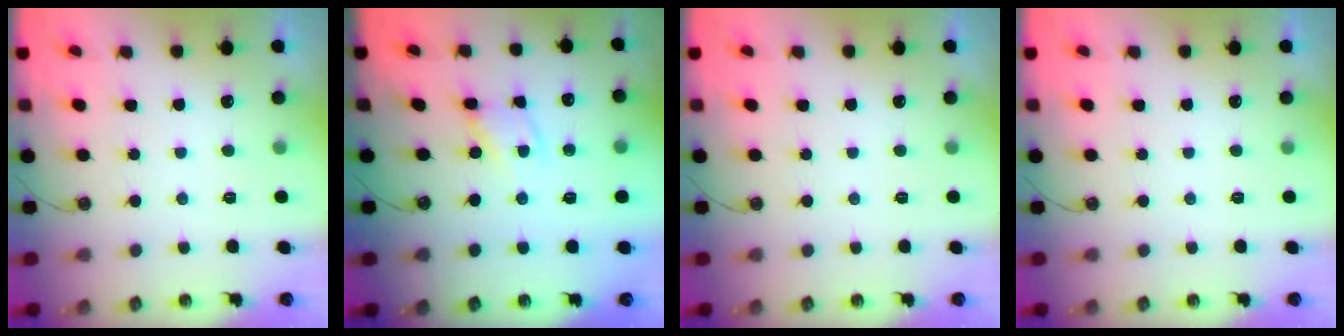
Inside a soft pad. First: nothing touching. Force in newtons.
{"total": 2.8, "press": 2.8, "slide": 0.2}
{"total": 0.0}
{"total": 0.0}